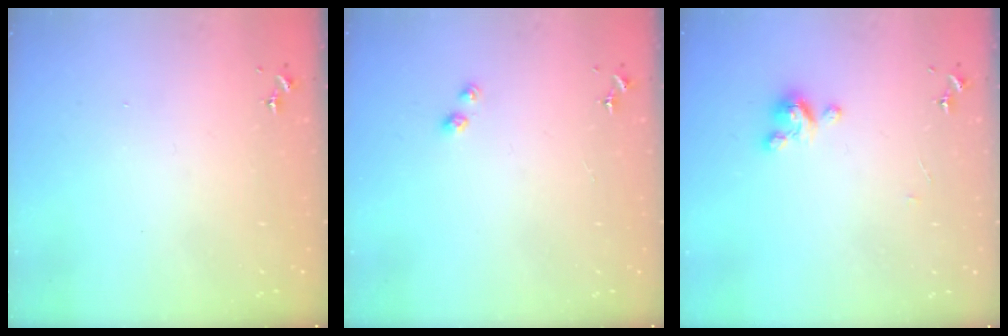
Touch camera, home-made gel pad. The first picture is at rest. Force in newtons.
{"total": 2.6, "press": 2.6, "slide": 0.4}
{"total": 5.1, "press": 5.0, "slide": 0.3}